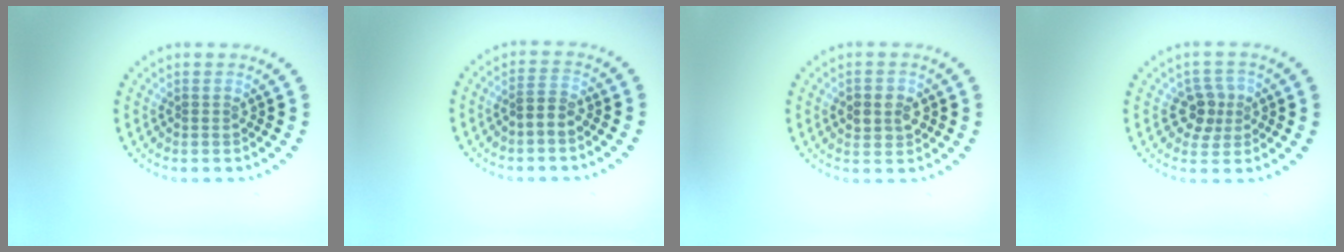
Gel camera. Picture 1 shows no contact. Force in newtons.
{"total": 1.9, "press": 1.7, "slide": 0.7}
{"total": 2.5, "press": 2.5, "slide": 0.2}
{"total": 2.5, "press": 2.3, "slide": 1.0}